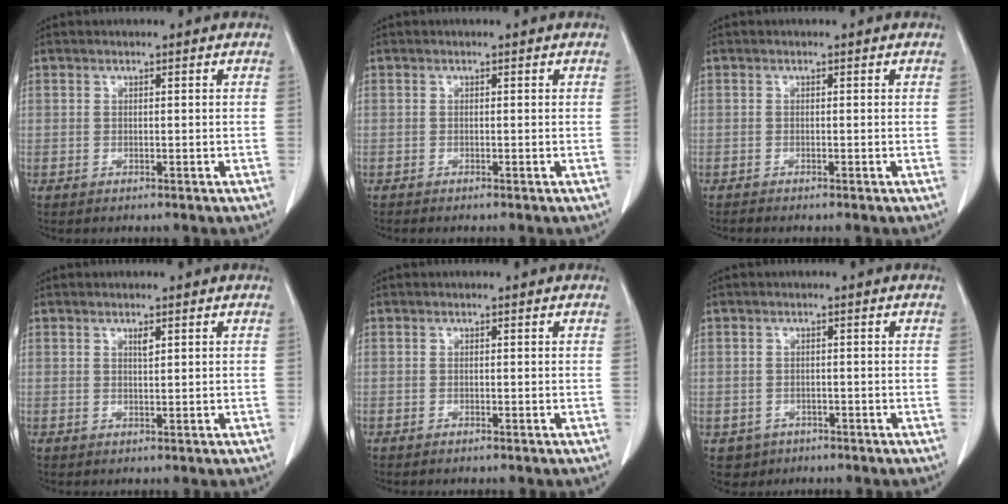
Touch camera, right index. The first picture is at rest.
{"total": 0.0}
{"total": 0.0}
{"total": 1.1, "force": [0.7, 0.2, 0.8], "torque": [-0.016, -0.005, 0.013]}
{"total": 0.0}
{"total": 2.9, "force": [-1.2, 2.6, 0.1], "torque": [0.002, 0.007, -0.014]}